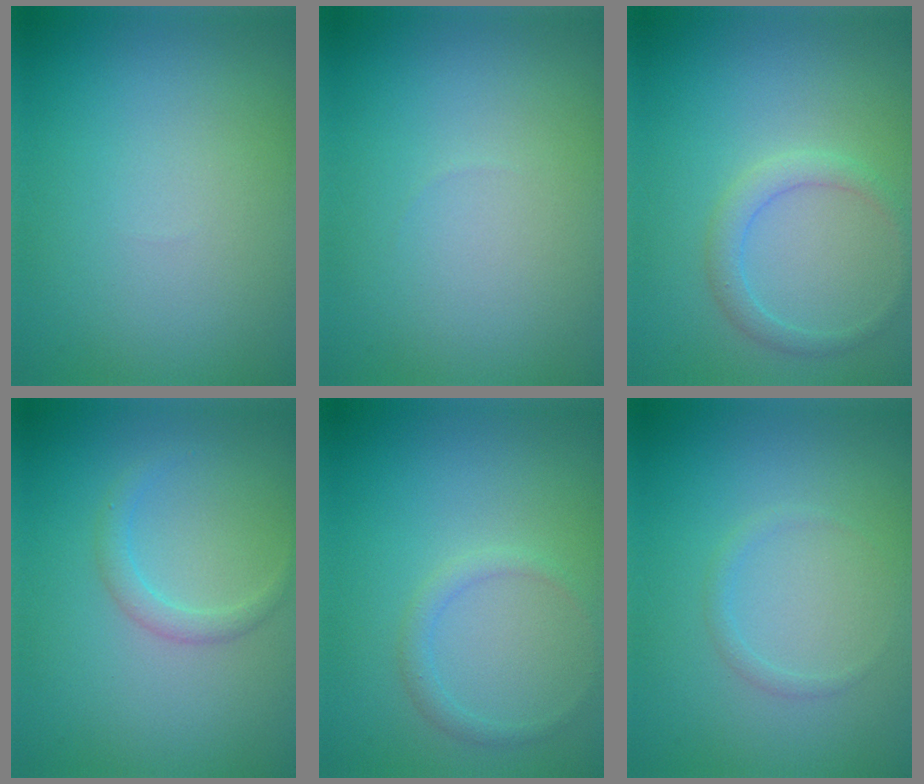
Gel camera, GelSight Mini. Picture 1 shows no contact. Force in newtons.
{"total": 0.0}
{"total": 1.9, "press": 1.9, "slide": 0.1}
{"total": 1.5, "press": 1.5, "slide": 0.1}
{"total": 1.2, "press": 1.2, "slide": 0.2}
{"total": 0.8, "press": 0.8, "slide": 0.0}